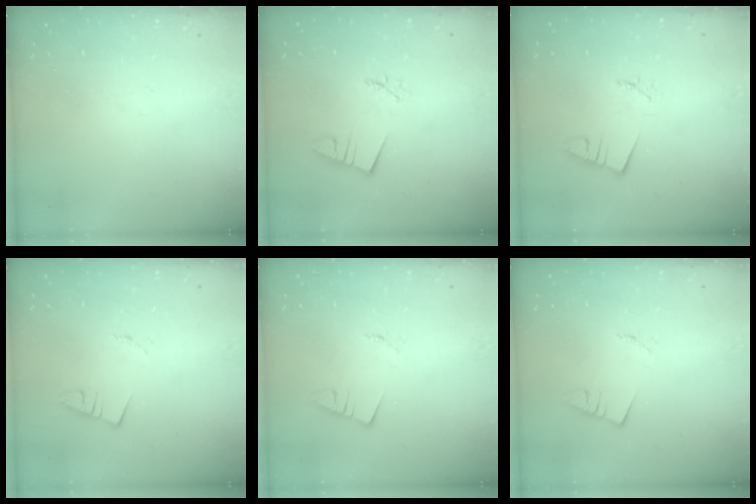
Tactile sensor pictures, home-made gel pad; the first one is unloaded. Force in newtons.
{"total": 2.7, "press": 2.7, "slide": 0.4}
{"total": 2.1, "press": 2.1, "slide": 0.2}
{"total": 1.0, "press": 1.0, "slide": 0.1}
{"total": 1.3, "press": 1.3, "slide": 0.1}
{"total": 1.3, "press": 1.3, "slide": 0.1}